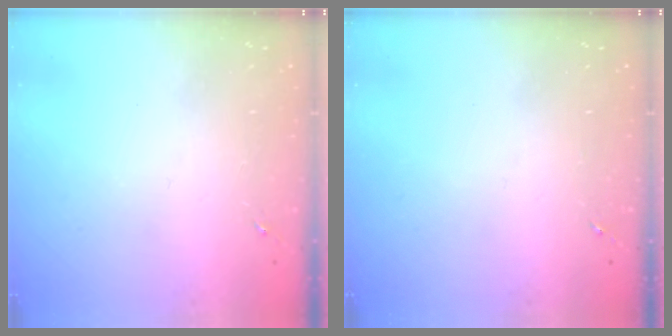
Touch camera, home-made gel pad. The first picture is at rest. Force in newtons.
{"total": 0.0}